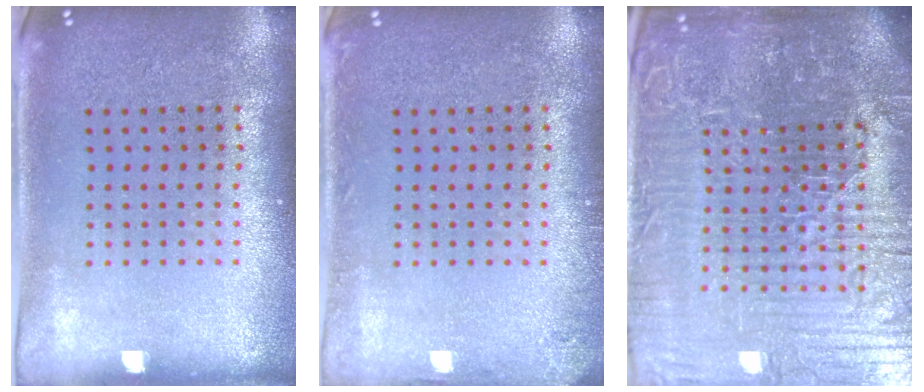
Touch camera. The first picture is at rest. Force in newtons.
{"total": 1.1, "press": 1.1, "slide": 0.1}
{"total": 7.8, "press": 6.9, "slide": 3.6}